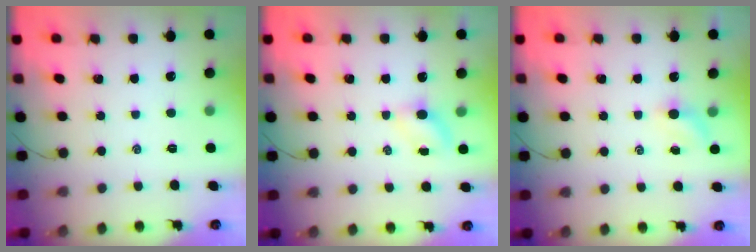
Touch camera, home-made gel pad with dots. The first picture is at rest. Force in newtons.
{"total": 3.5, "press": 3.4, "slide": 1.0}
{"total": 2.4, "press": 2.3, "slide": 0.7}